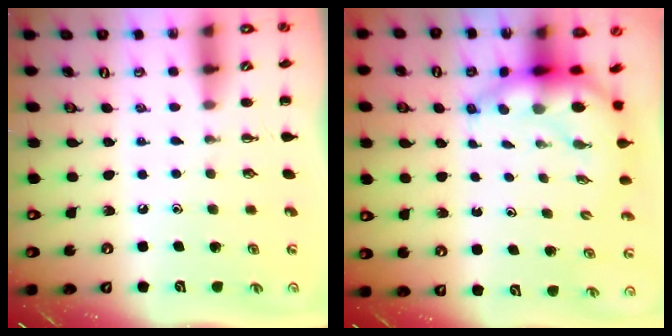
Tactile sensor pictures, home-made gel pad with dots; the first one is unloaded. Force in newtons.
{"total": 6.5, "press": 6.3, "slide": 1.8}